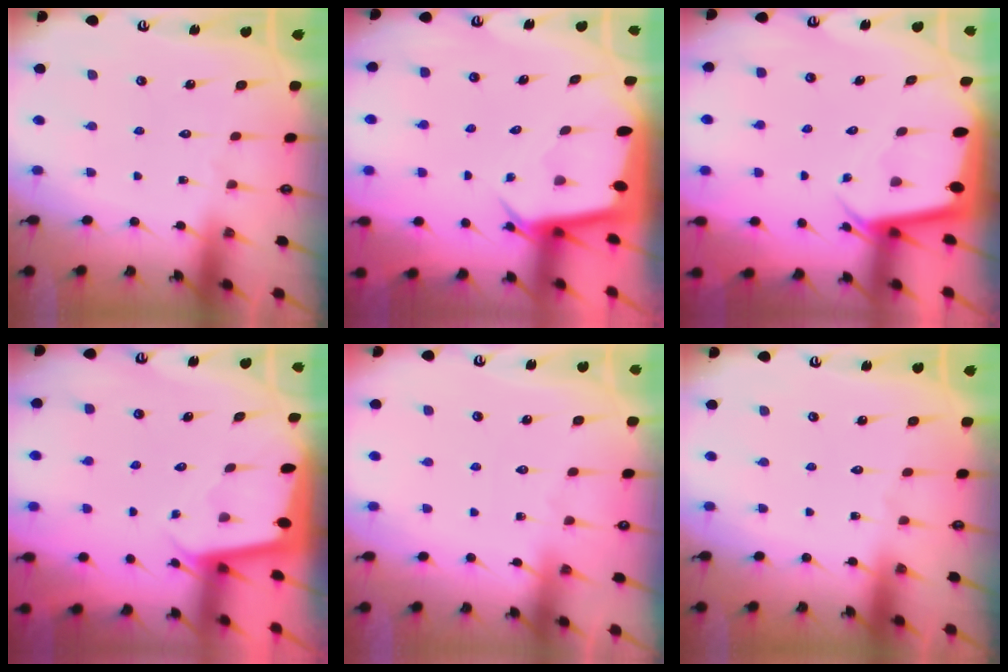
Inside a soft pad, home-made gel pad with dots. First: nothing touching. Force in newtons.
{"total": 4.0, "press": 4.0, "slide": 0.3}
{"total": 2.4, "press": 2.4, "slide": 0.1}
{"total": 1.8, "press": 1.8, "slide": 0.1}
{"total": 2.2, "press": 2.2, "slide": 0.4}
{"total": 0.0}